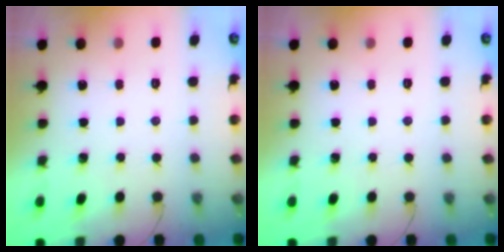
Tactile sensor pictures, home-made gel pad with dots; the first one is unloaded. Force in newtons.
{"total": 0.0}